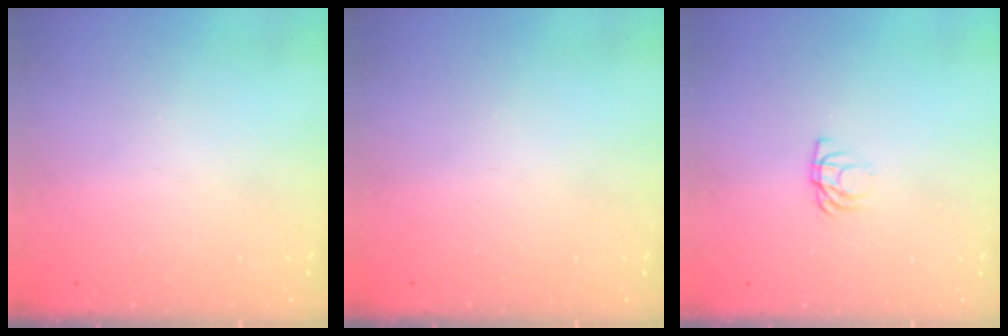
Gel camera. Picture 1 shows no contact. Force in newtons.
{"total": 0.0}
{"total": 4.1, "press": 4.1, "slide": 0.6}